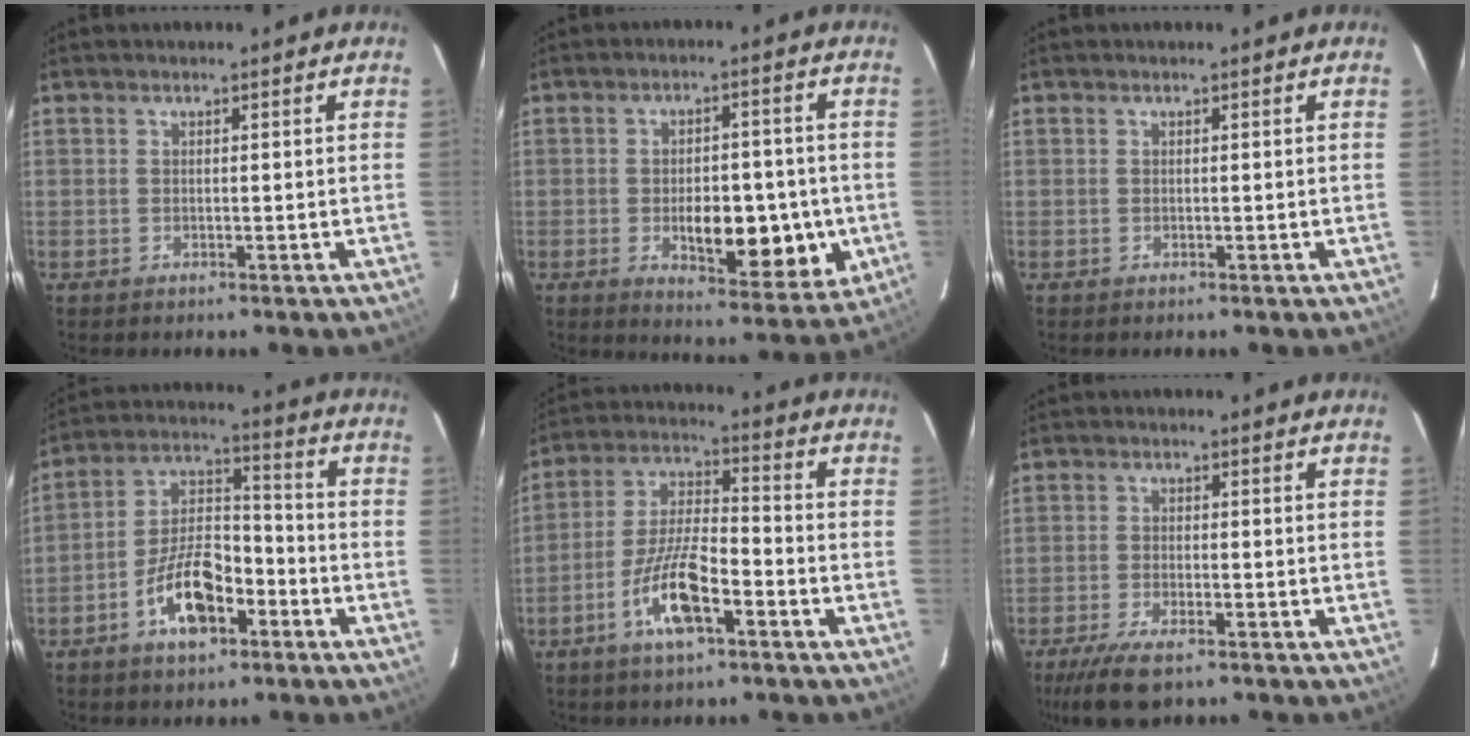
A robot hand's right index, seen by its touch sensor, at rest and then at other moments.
{"total": 12.9, "force": [-2.5, 5.7, 11.2], "torque": [-0.154, 0.002, -0.023]}
{"total": 0.0}
{"total": 11.9, "force": [-5.7, 5.2, 9.1], "torque": [-0.184, 0.019, -0.099]}
{"total": 11.3, "force": [-5.4, 3.0, 9.5], "torque": [-0.197, 0.002, -0.101]}
{"total": 8.2, "force": [-5.7, 2.5, 5.3], "torque": [-0.101, -0.016, -0.099]}